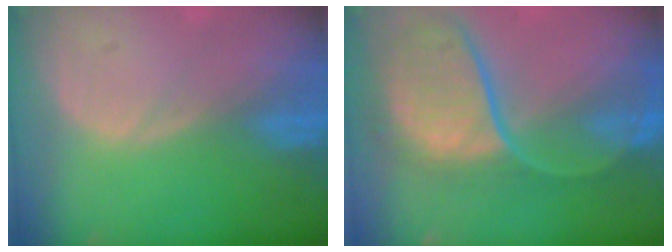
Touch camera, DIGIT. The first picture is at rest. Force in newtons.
{"total": 12.1, "press": 9.9, "slide": 7.0}